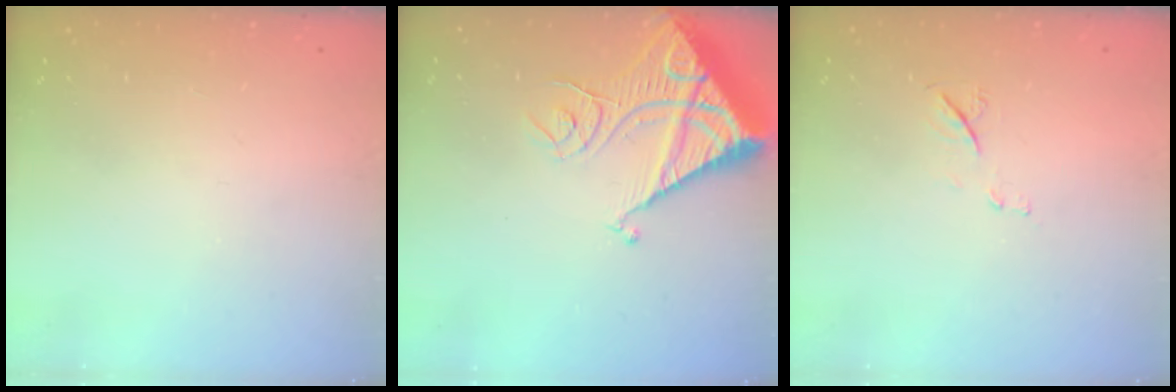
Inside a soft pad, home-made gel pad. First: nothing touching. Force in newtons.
{"total": 15.5, "press": 15.4, "slide": 1.6}
{"total": 5.6, "press": 5.6, "slide": 0.7}